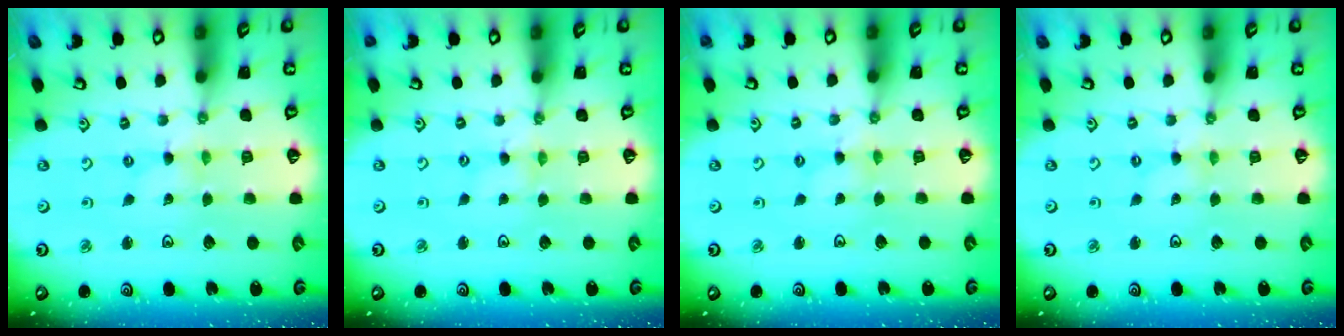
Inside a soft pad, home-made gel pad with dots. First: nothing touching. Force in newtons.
{"total": 1.2, "press": 1.1, "slide": 0.2}
{"total": 0.0}
{"total": 0.6, "press": 0.6, "slide": 0.1}